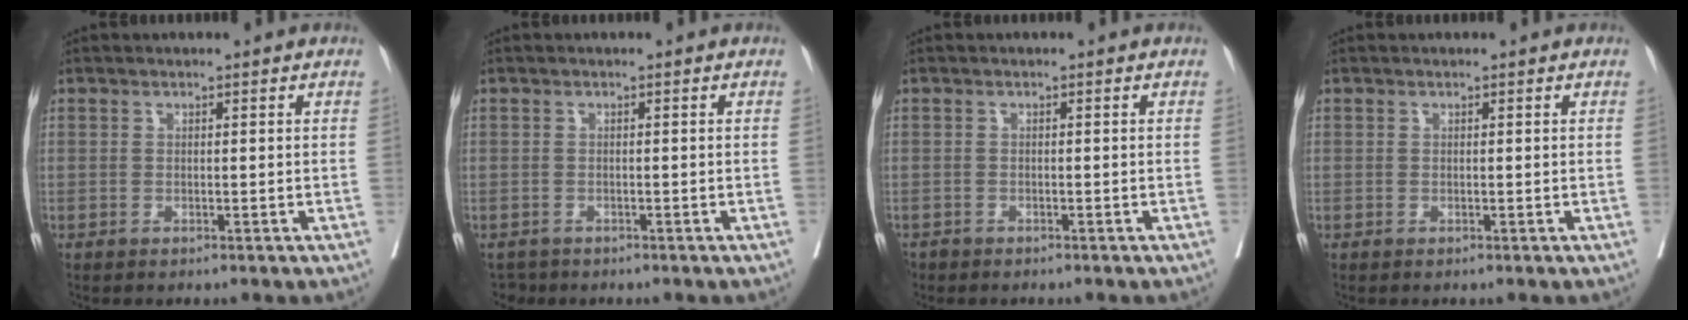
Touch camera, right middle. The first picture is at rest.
{"total": 1.8, "force": [-1.6, 0.9, -0.3], "torque": [0.002, -0.001, -0.026]}
{"total": 1.5, "force": [-1.3, 0.7, 0.1], "torque": [-0.006, -0.002, -0.024]}
{"total": 0.0}